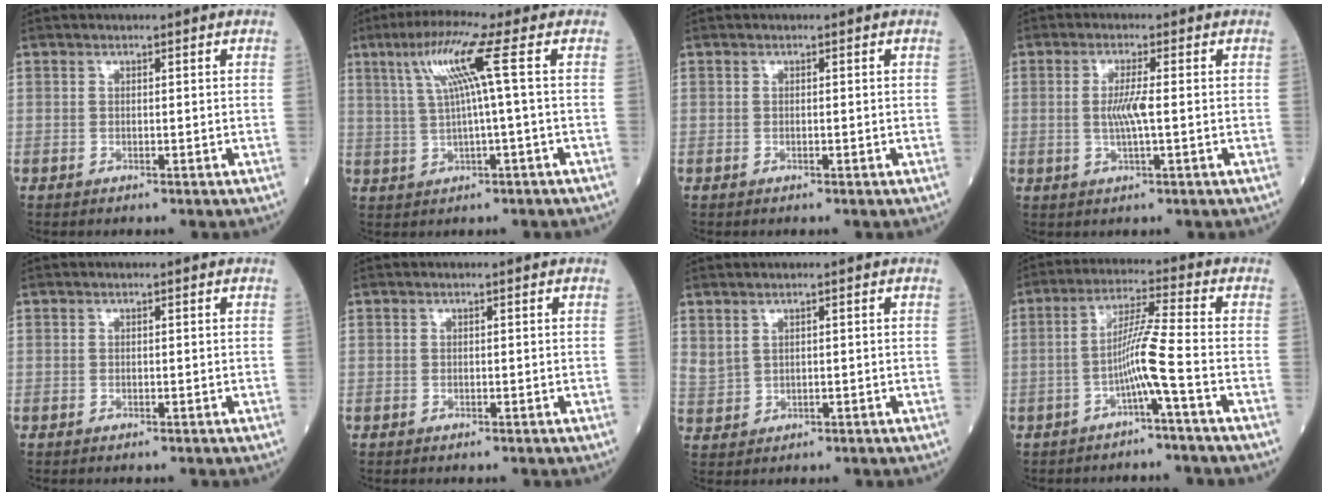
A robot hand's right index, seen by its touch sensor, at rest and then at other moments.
{"total": 7.8, "force": [2.2, -1.2, 7.4], "torque": [-0.143, 0.021, 0.048]}
{"total": 0.0}
{"total": 3.7, "force": [-0.1, 0.0, 3.7], "torque": [-0.075, -0.005, -0.002]}
{"total": 0.0}
{"total": 0.0}
{"total": 2.4, "force": [1.7, 1.3, 1.1], "torque": [-0.029, 0.001, 0.047]}
{"total": 6.0, "force": [-2.4, -1.4, 5.4], "torque": [-0.103, 0.012, -0.046]}